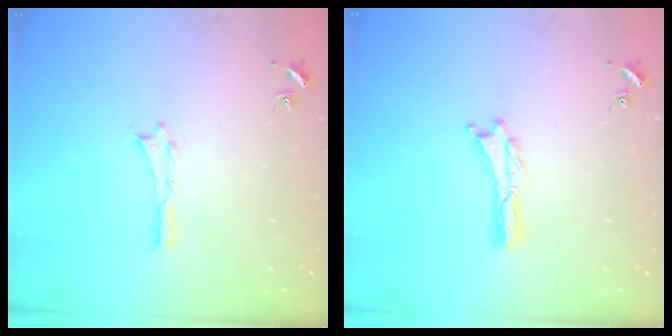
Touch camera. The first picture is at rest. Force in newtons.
{"total": 0.0}